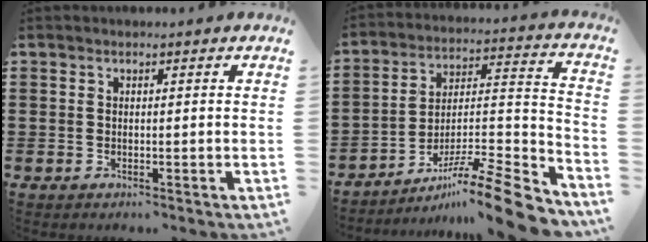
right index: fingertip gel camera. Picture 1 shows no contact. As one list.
[{"total": 12.1, "force": [-9.6, 0.8, 7.3], "torque": [-0.104, 0.025, -0.180]}]